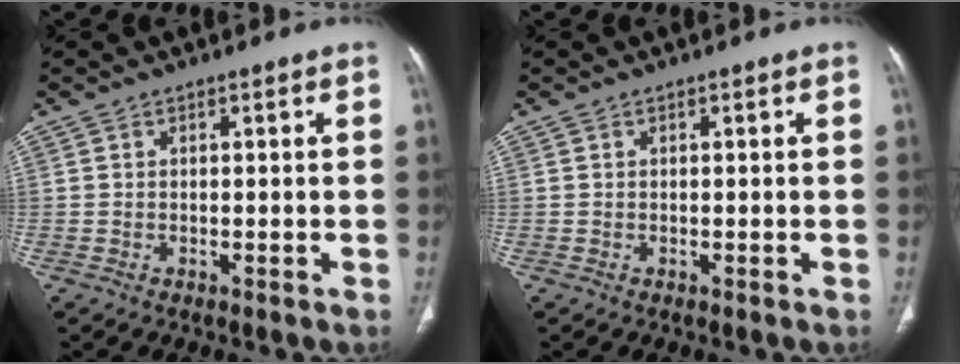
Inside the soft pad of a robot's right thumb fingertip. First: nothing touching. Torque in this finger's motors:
{"motor_torque": [-0.27, 0.27, -0.30, 0.30, 0.01]}